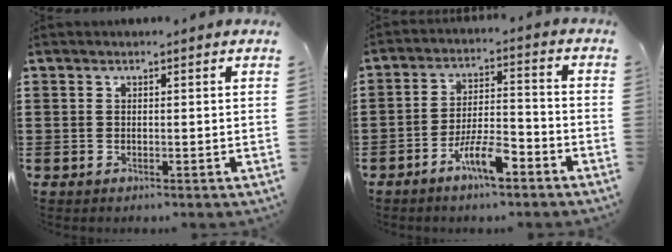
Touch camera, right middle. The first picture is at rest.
{"total": 7.3, "force": [-4.7, 1.9, 5.2], "torque": [-0.107, 0.002, -0.091]}